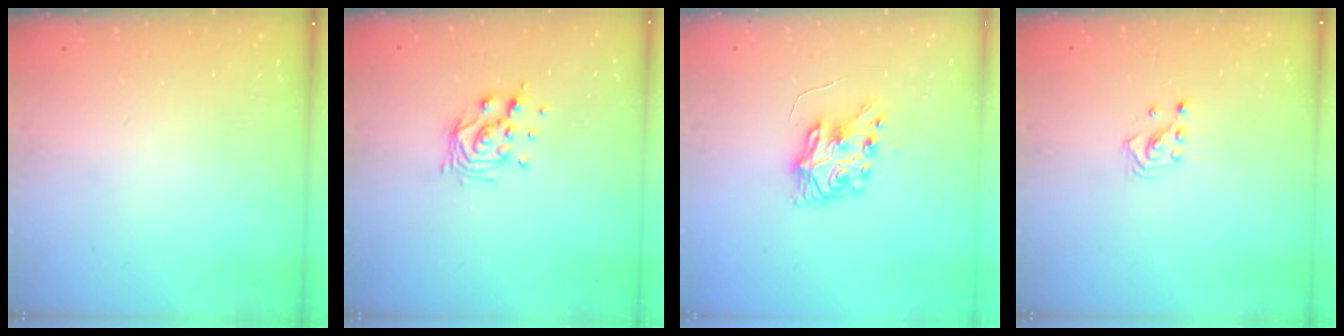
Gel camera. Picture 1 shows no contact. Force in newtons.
{"total": 9.3, "press": 9.3, "slide": 0.4}
{"total": 8.3, "press": 8.3, "slide": 0.4}
{"total": 2.6, "press": 2.6, "slide": 0.3}